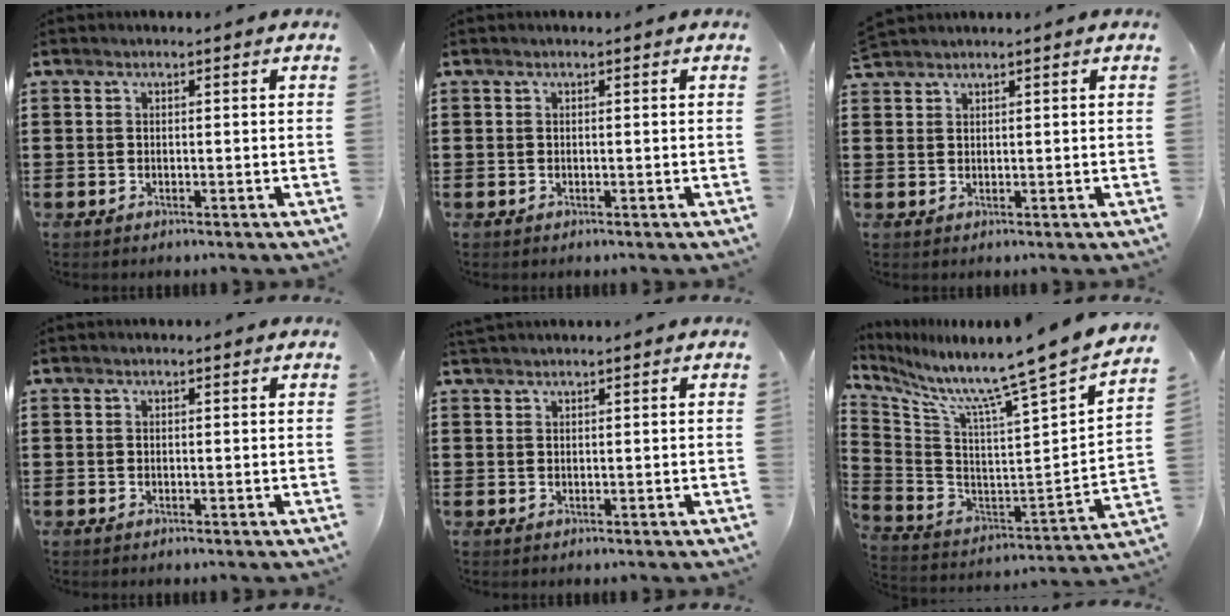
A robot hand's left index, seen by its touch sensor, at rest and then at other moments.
{"total": 0.0}
{"total": 1.5, "force": [1.5, 0.1, -0.2], "torque": [-0.001, 0.001, 0.030]}
{"total": 0.0}
{"total": 1.0, "force": [0.9, 0.1, 0.0], "torque": [-0.004, -0.001, 0.019]}
{"total": 8.2, "force": [7.1, -1.9, 3.6], "torque": [-0.084, -0.089, 0.098]}